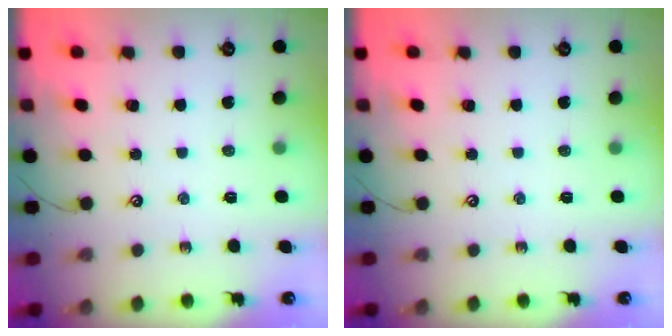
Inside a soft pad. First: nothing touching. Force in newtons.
{"total": 0.0}